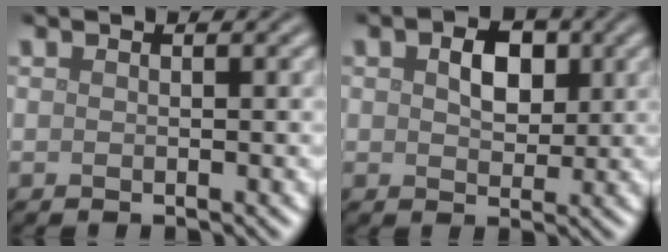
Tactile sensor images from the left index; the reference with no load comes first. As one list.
[{"total": 3.3, "force": [0.8, 2.2, 2.3], "torque": [-0.044, 0.001, 0.011]}]